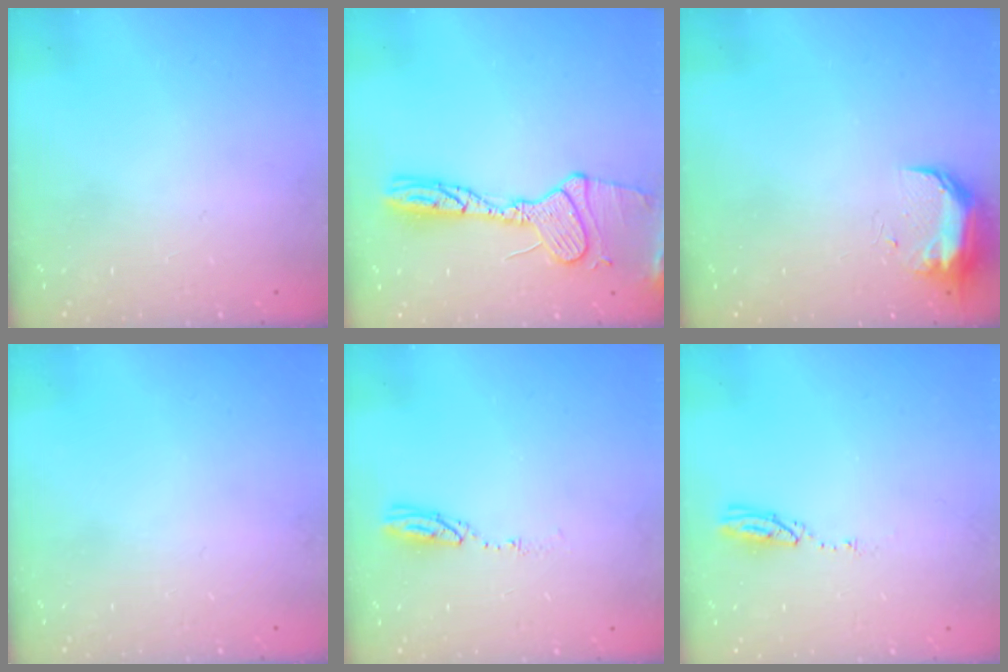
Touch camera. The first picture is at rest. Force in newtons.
{"total": 15.8, "press": 15.8, "slide": 1.1}
{"total": 9.5, "press": 9.4, "slide": 1.7}
{"total": 0.0}
{"total": 3.7, "press": 3.7, "slide": 0.2}
{"total": 3.7, "press": 3.7, "slide": 0.2}